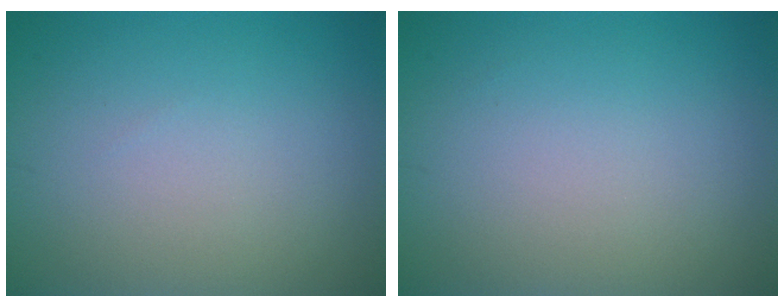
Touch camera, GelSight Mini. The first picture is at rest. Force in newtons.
{"total": 0.0}